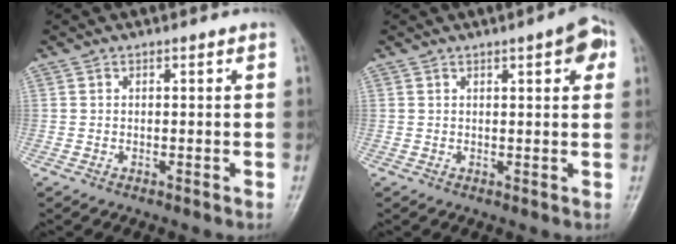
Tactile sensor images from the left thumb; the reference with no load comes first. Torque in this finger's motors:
{"motor_torque": [0.07, 0.12, 0.14, 0.08, 0.06]}